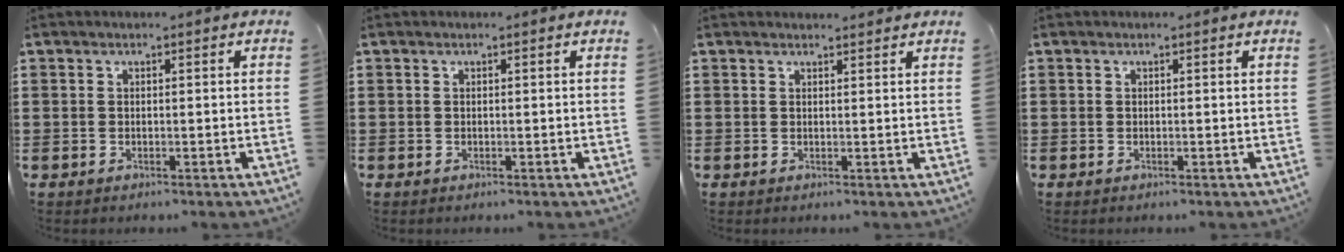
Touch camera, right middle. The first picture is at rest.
{"total": 0.0}
{"total": 1.0, "force": [1.0, 0.1, 0.1], "torque": [0.004, -0.002, 0.018]}
{"total": 0.0}